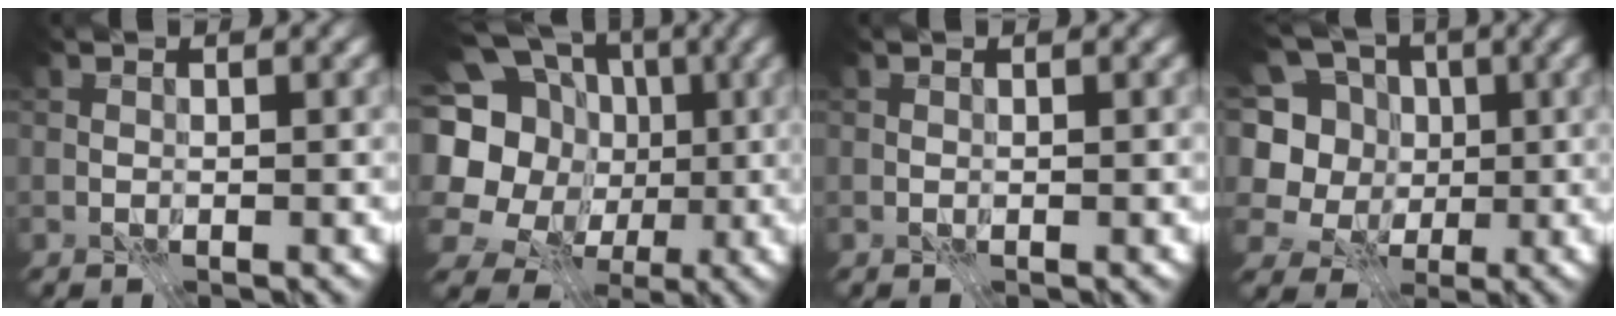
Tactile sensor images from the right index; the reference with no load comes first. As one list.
[{"total": 18.4, "force": [-0.3, 16.2, 8.8], "torque": [-0.208, 0.023, -0.029]}, {"total": 0.0}, {"total": 9.4, "force": [0.8, 8.2, 4.4], "torque": [-0.116, 0.033, -0.013]}]